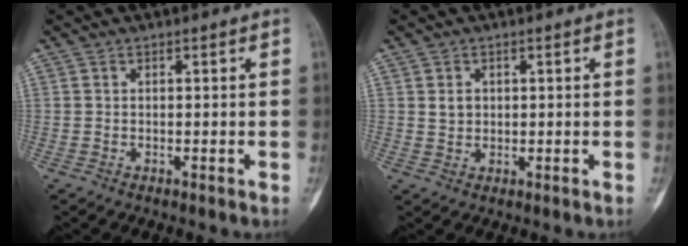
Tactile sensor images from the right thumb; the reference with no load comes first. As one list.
[{"total": 2.1, "force": [0.5, 1.7, 1.0], "torque": [-0.004, -0.003, 0.011]}]